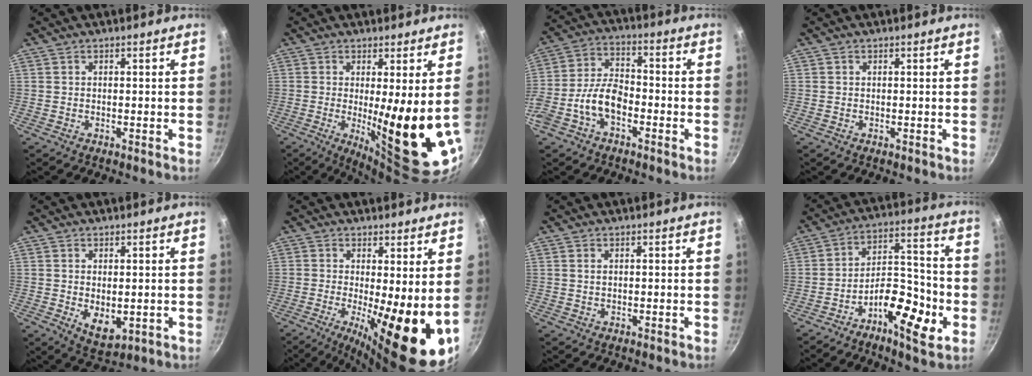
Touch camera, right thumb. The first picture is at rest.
{"total": 15.1, "force": [-0.2, 2.6, 14.9], "torque": [-0.201, -0.038, 0.009]}
{"total": 9.5, "force": [-3.8, 5.5, 6.7], "torque": [-0.120, 0.047, -0.080]}
{"total": 0.0}
{"total": 6.4, "force": [-0.5, 3.7, 5.1], "torque": [-0.074, -0.016, 0.005]}
{"total": 15.0, "force": [-1.4, 3.9, 14.4], "torque": [-0.195, -0.020, -0.018]}
{"total": 1.0, "force": [0.3, 0.6, 0.7], "torque": [-0.013, 0.001, 0.005]}
{"total": 14.3, "force": [-6.0, 5.8, 11.6], "torque": [-0.163, 0.054, -0.100]}